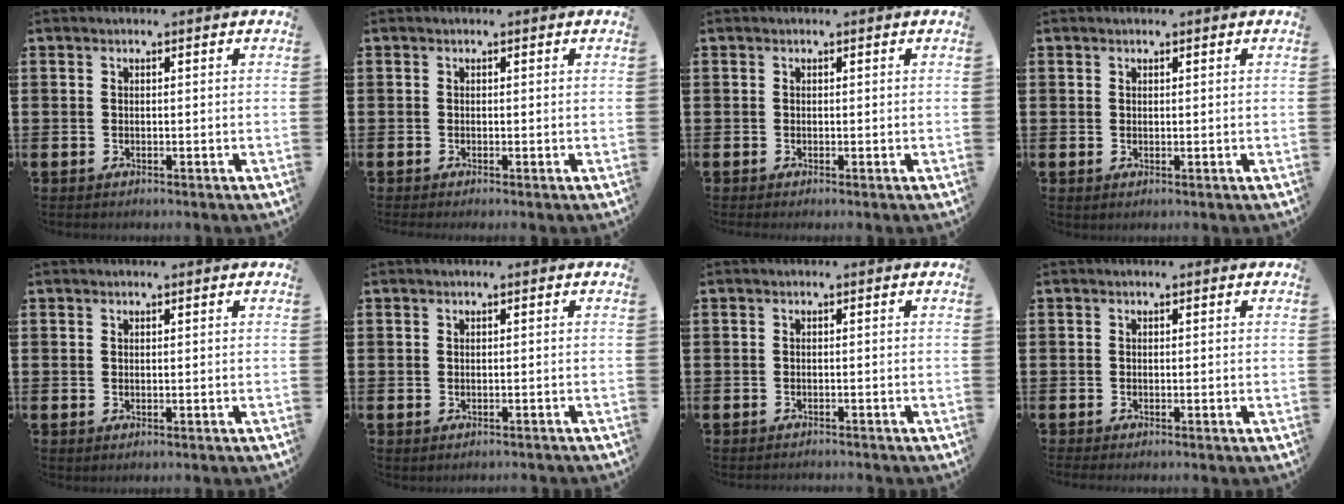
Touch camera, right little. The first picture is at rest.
{"total": 0.0}
{"total": 0.0}
{"total": 0.0}
{"total": 0.0}
{"total": 0.5, "force": [-0.5, 0.0, 0.0], "torque": [0.000, -0.002, -0.011]}
{"total": 1.0, "force": [-1.0, -0.1, -0.1], "torque": [0.000, 0.001, -0.021]}
{"total": 0.7, "force": [-0.6, 0.0, 0.2], "torque": [-0.005, -0.002, -0.013]}